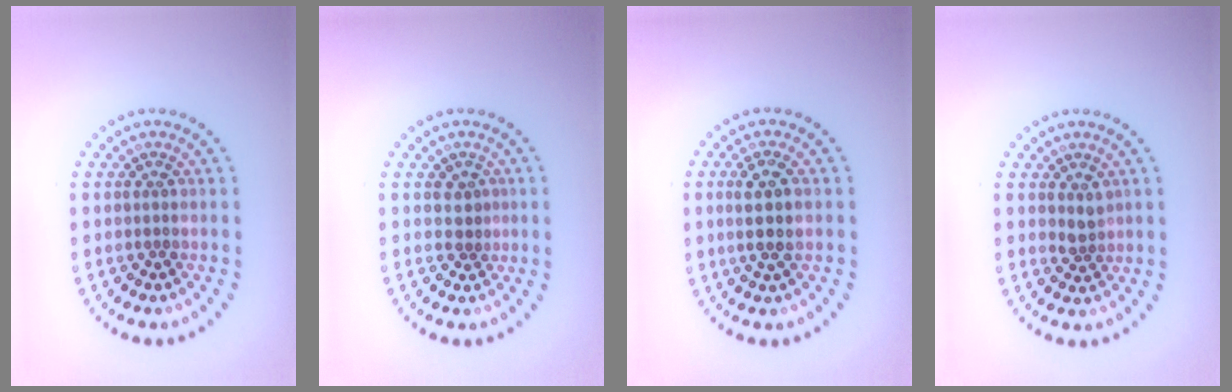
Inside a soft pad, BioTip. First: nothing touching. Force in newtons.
{"total": 1.2, "press": 0.9, "slide": 0.7}
{"total": 2.8, "press": 2.6, "slide": 1.1}
{"total": 1.4, "press": 1.2, "slide": 0.8}